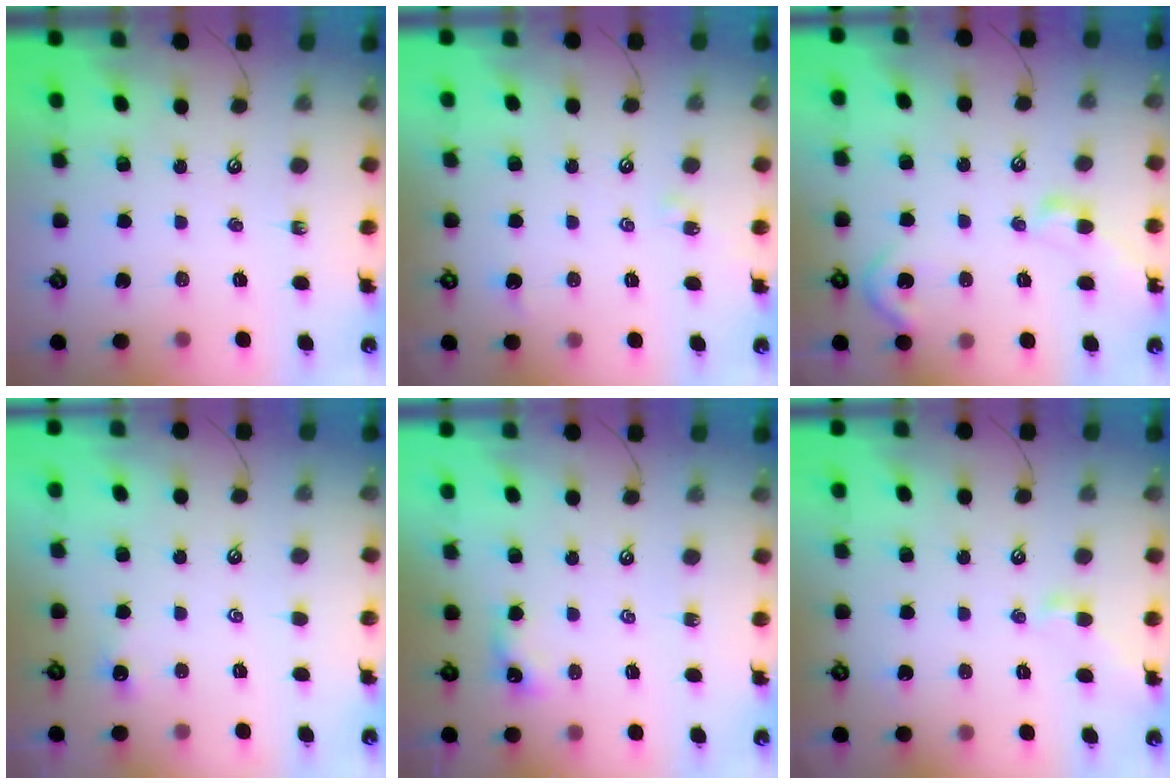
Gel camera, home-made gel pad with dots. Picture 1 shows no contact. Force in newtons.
{"total": 3.0, "press": 2.9, "slide": 0.5}
{"total": 5.6, "press": 5.5, "slide": 1.0}
{"total": 0.8, "press": 0.8, "slide": 0.3}
{"total": 3.5, "press": 3.5, "slide": 0.4}
{"total": 2.7, "press": 2.6, "slide": 0.7}